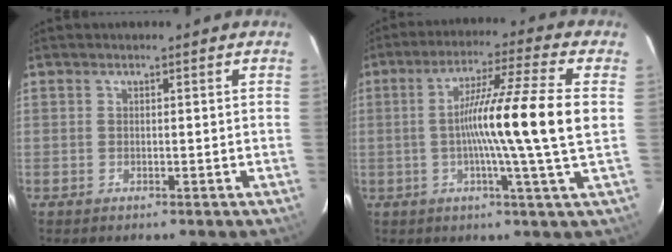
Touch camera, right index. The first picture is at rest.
{"total": 14.4, "force": [0.0, -2.0, 14.2], "torque": [-0.238, -0.003, -0.011]}